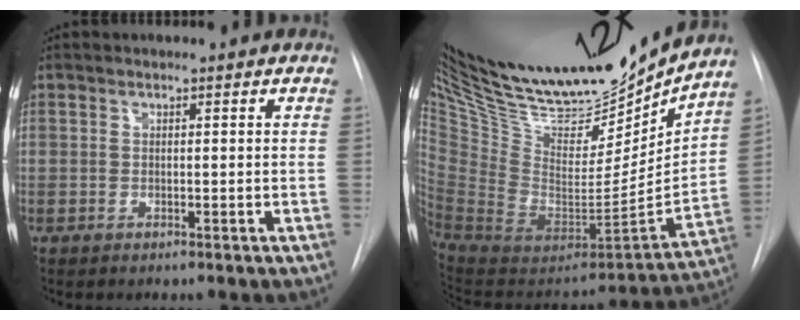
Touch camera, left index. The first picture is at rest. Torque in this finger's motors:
{"motor_torque": [0.88, -1.26, 0.44, 0.07]}